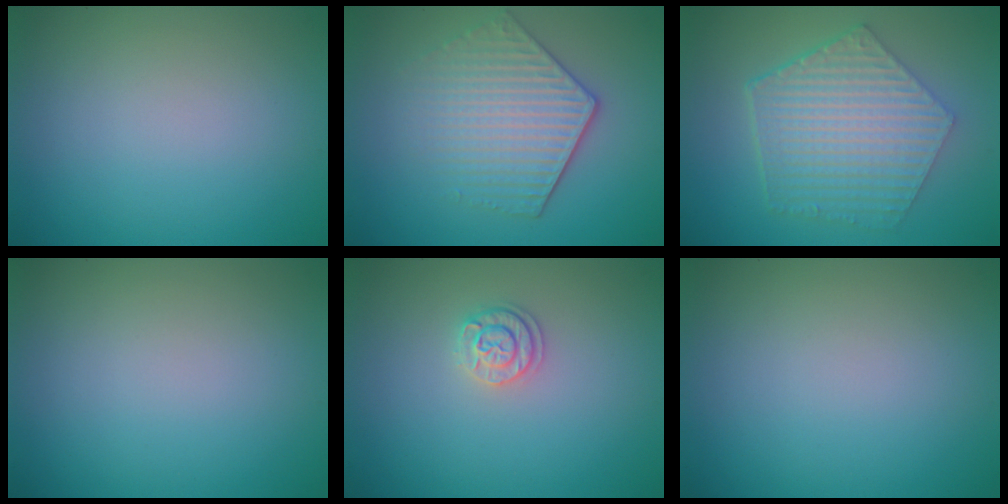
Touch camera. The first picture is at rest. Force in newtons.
{"total": 4.4, "press": 3.7, "slide": 2.4}
{"total": 6.9, "press": 5.0, "slide": 4.8}
{"total": 0.0}
{"total": 1.7, "press": 1.7, "slide": 0.5}
{"total": 0.0}